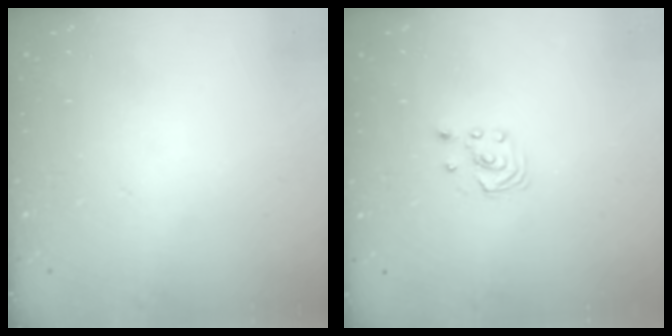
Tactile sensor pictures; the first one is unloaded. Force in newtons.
{"total": 1.8, "press": 1.8, "slide": 0.2}